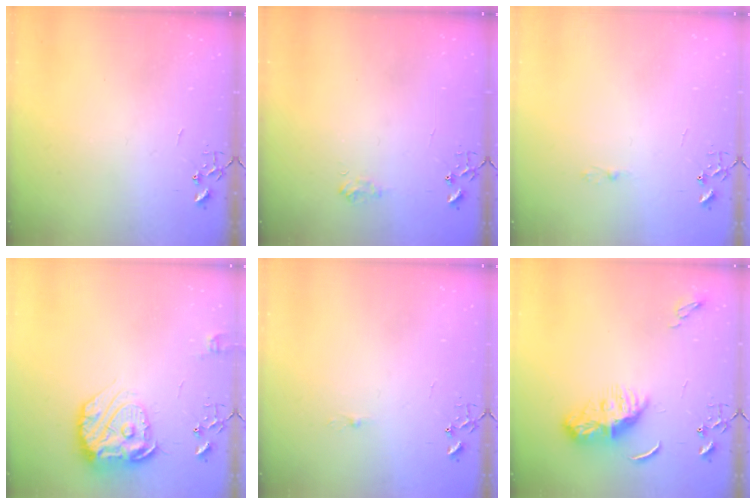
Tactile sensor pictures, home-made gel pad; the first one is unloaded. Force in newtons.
{"total": 6.3, "press": 6.3, "slide": 0.8}
{"total": 2.5, "press": 2.5, "slide": 0.3}
{"total": 17.2, "press": 17.1, "slide": 1.4}
{"total": 3.6, "press": 3.6, "slide": 0.5}
{"total": 8.5, "press": 8.5, "slide": 0.3}